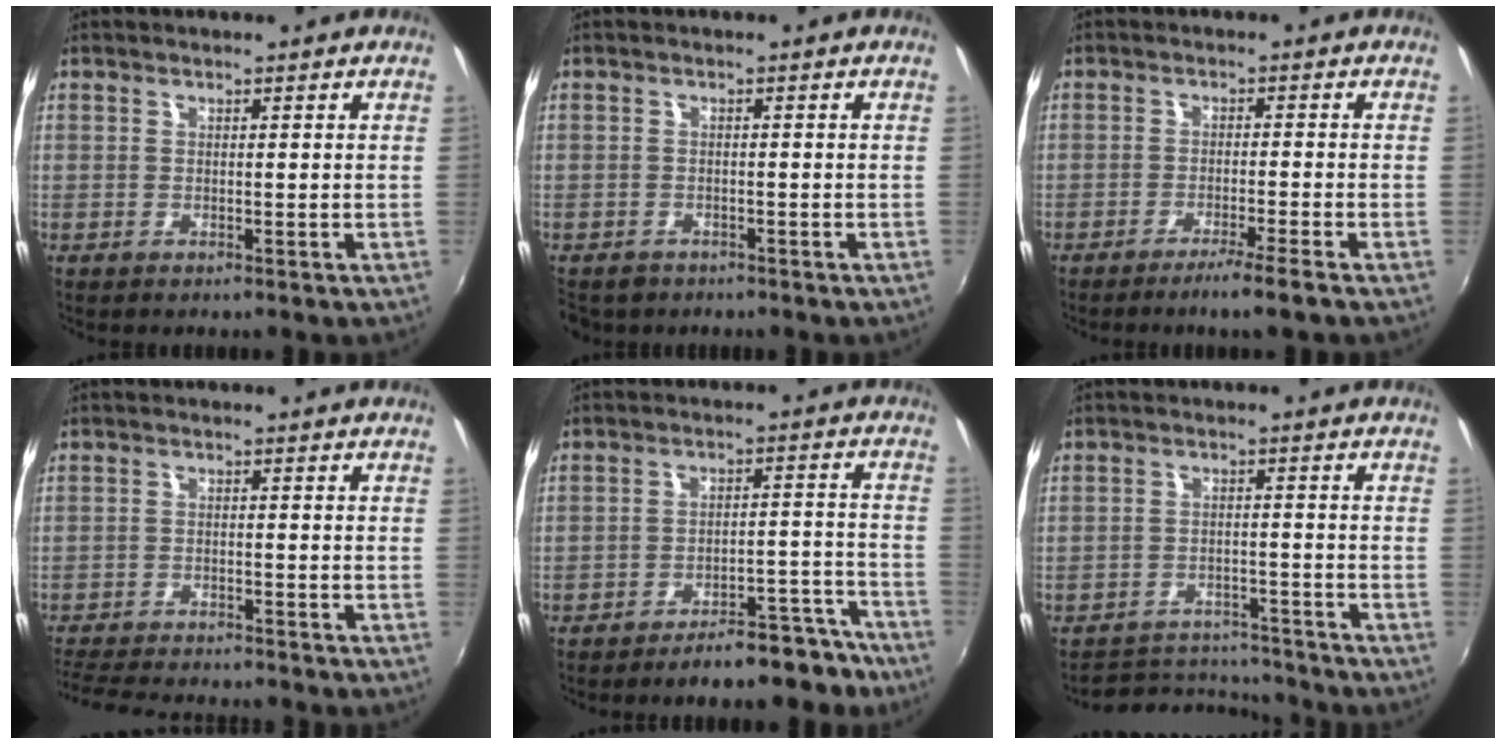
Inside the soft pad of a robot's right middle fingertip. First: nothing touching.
{"total": 3.4, "force": [-2.4, 2.2, 0.9], "torque": [-0.031, -0.008, -0.038]}
{"total": 5.7, "force": [-3.8, -0.8, 4.2], "torque": [-0.082, -0.012, -0.066]}
{"total": 11.3, "force": [-10.2, 2.0, 4.2], "torque": [-0.109, -0.017, -0.165]}
{"total": 13.1, "force": [-12.0, 3.5, 4.1], "torque": [-0.048, 0.043, -0.141]}
{"total": 10.2, "force": [-9.6, 3.1, 1.5], "torque": [-0.045, 0.024, -0.133]}